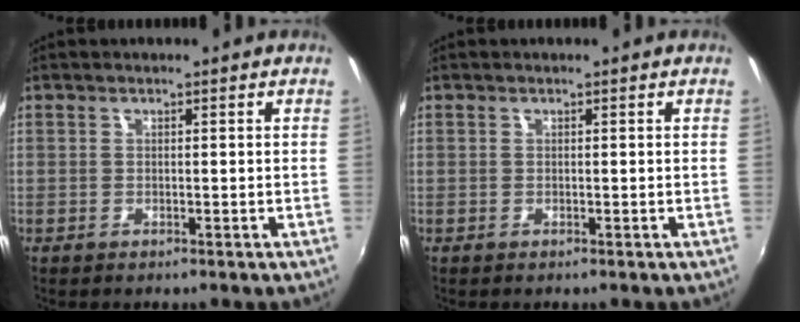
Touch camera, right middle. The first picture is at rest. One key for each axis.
{"total": 0.0}